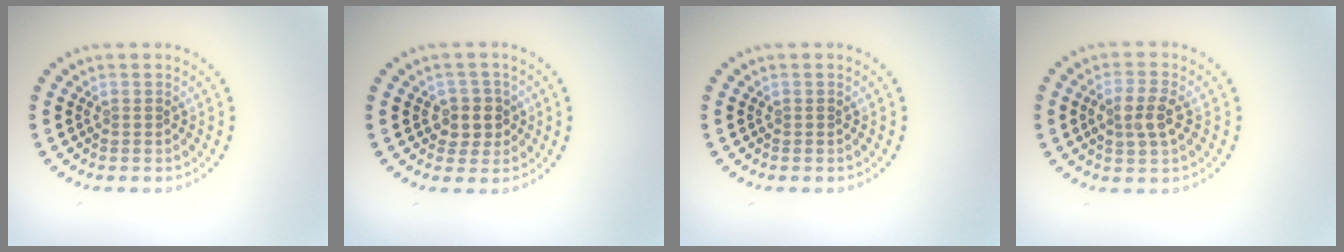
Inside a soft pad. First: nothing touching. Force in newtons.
{"total": 2.3, "press": 2.1, "slide": 0.9}
{"total": 0.0}
{"total": 2.7, "press": 2.6, "slide": 0.8}